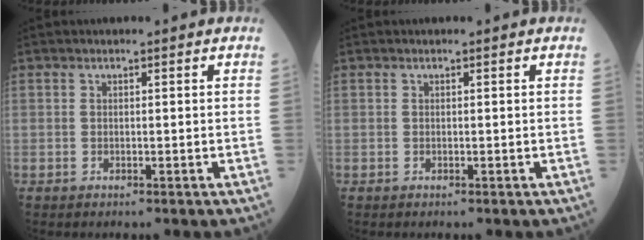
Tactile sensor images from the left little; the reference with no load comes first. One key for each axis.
{"total": 0.0}